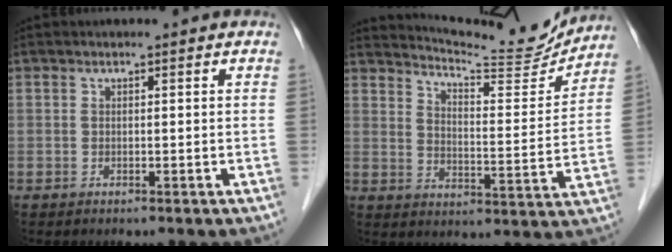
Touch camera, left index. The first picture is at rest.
{"total": 14.0, "force": [13.8, 0.1, 2.8], "torque": [-0.050, -0.041, 0.187]}